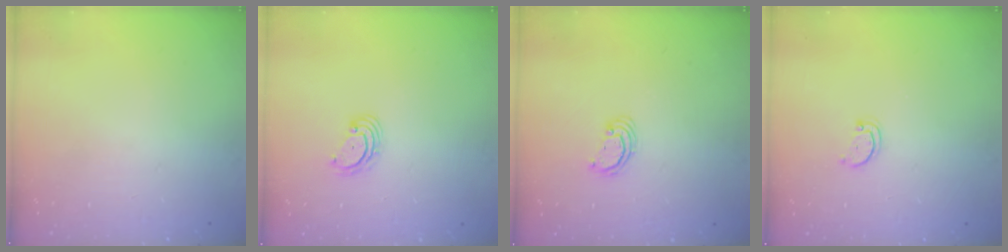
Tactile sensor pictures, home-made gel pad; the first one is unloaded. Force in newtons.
{"total": 3.2, "press": 3.1, "slide": 0.4}
{"total": 2.3, "press": 2.3, "slide": 0.2}
{"total": 2.8, "press": 2.7, "slide": 0.3}